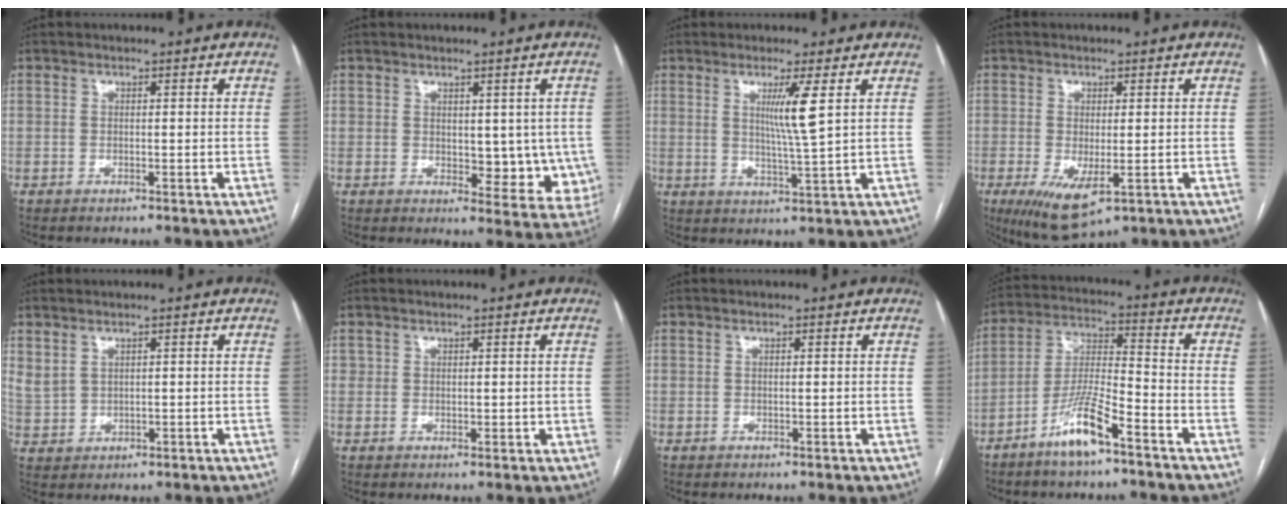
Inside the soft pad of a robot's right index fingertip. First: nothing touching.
{"total": 7.4, "force": [0.5, 4.3, 5.9], "torque": [-0.047, -0.009, 0.013]}
{"total": 5.5, "force": [1.9, -1.2, 5.0], "torque": [-0.091, -0.016, 0.035]}
{"total": 7.9, "force": [-3.0, 2.9, 6.7], "torque": [-0.115, -0.023, -0.037]}
{"total": 3.1, "force": [2.1, 2.0, 1.3], "torque": [-0.031, 0.002, 0.054]}
{"total": 1.6, "force": [0.6, 1.4, 0.5], "torque": [0.000, -0.002, 0.009]}
{"total": 0.0}
{"total": 9.2, "force": [-6.0, 1.1, 7.0], "torque": [-0.146, -0.008, -0.118]}